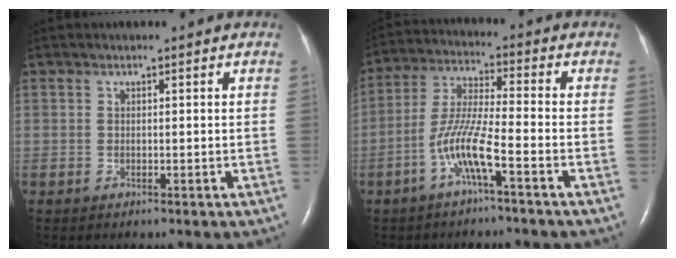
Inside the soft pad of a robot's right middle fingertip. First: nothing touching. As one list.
[{"total": 7.9, "force": [-3.7, 0.0, 7.0], "torque": [-0.150, 0.005, -0.077]}]